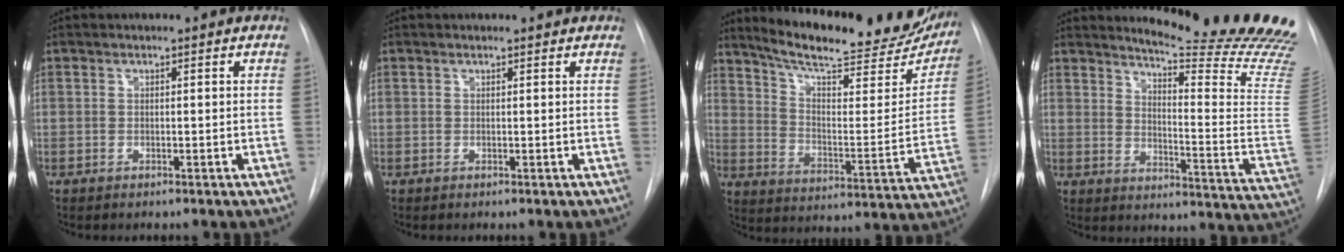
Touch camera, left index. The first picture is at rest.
{"total": 0.6, "force": [0.6, 0.2, 0.0], "torque": [-0.010, 0.002, 0.006]}
{"total": 26.3, "force": [22.5, 5.6, 12.4], "torque": [-0.181, -0.051, 0.295]}
{"total": 22.8, "force": [20.8, -1.0, 9.5], "torque": [-0.135, -0.171, 0.245]}